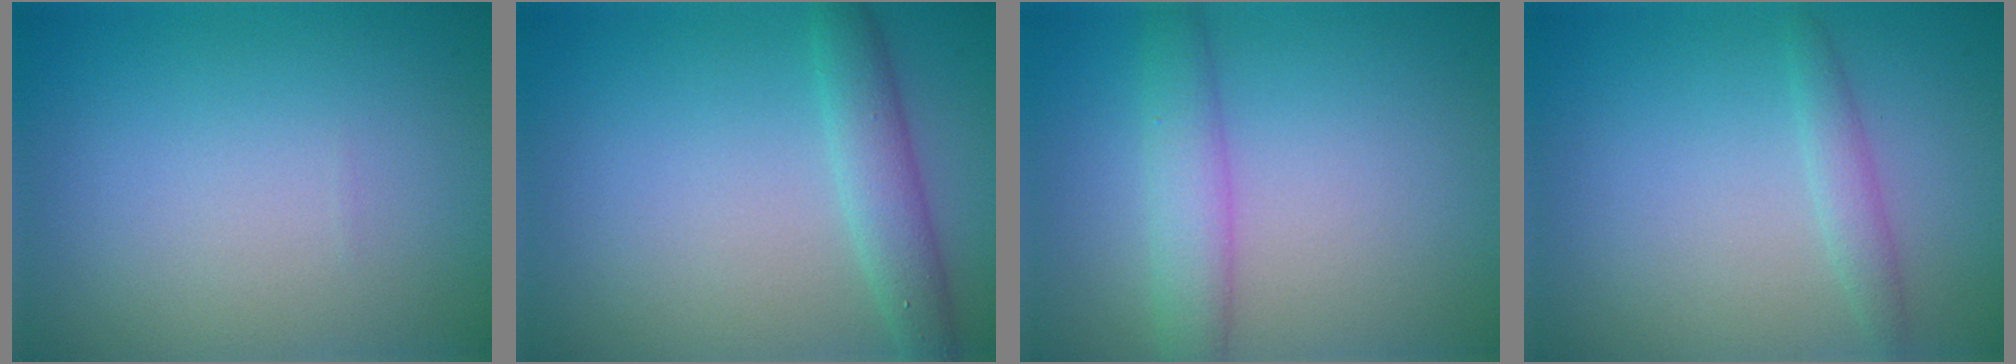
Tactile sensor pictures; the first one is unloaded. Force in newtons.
{"total": 2.9, "press": 2.9, "slide": 0.2}
{"total": 3.4, "press": 3.4, "slide": 0.1}
{"total": 1.6, "press": 1.6, "slide": 0.1}